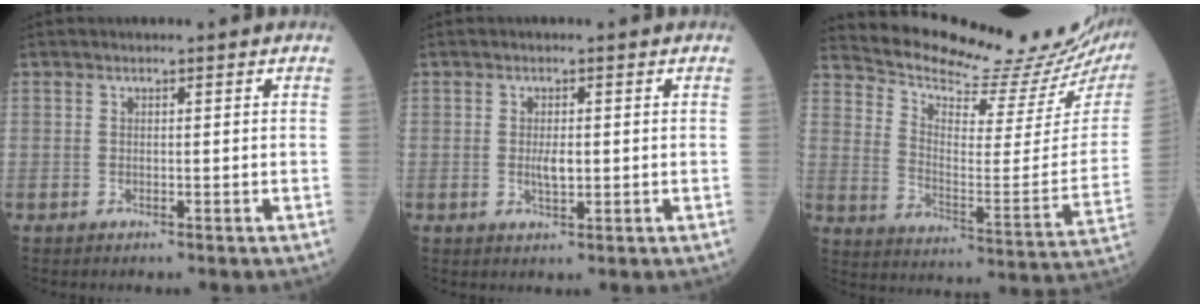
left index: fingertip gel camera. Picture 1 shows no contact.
{"total": 2.4, "force": [0.0, 0.7, 2.2], "torque": [-0.046, -0.002, 0.002]}
{"total": 22.7, "force": [21.9, 1.4, 5.7], "torque": [-0.104, -0.107, 0.290]}